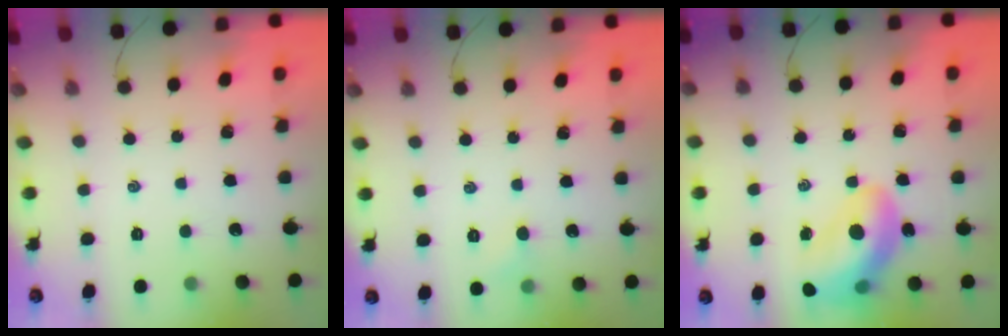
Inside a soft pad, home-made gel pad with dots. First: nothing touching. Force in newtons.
{"total": 3.3, "press": 3.1, "slide": 1.0}
{"total": 17.8, "press": 17.3, "slide": 4.2}